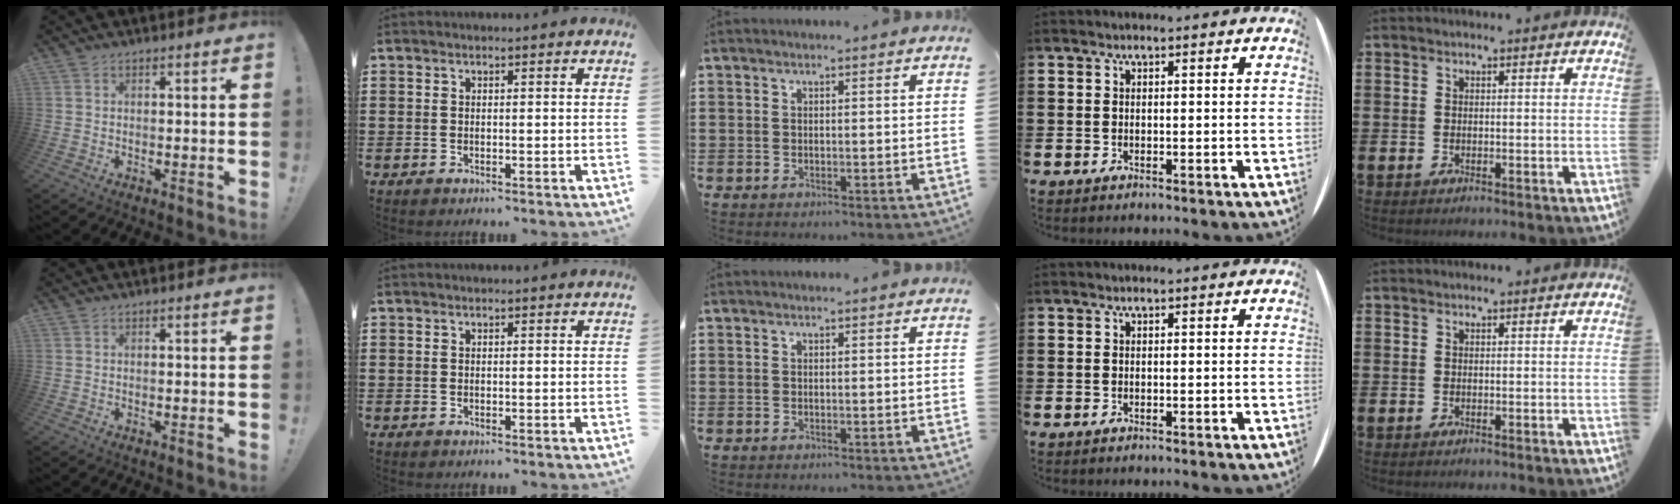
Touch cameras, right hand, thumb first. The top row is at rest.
{}